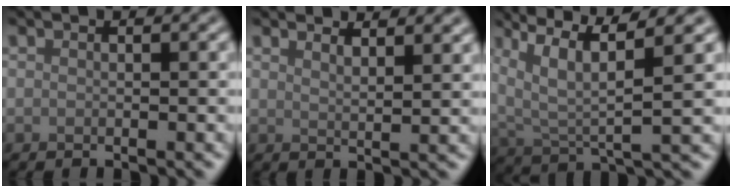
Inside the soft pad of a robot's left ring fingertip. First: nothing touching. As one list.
[{"total": 3.6, "force": [2.9, 1.1, 1.8], "torque": [-0.007, 0.014, 0.027]}, {"total": 8.2, "force": [4.3, 2.0, 6.7], "torque": [-0.140, 0.010, 0.083]}]